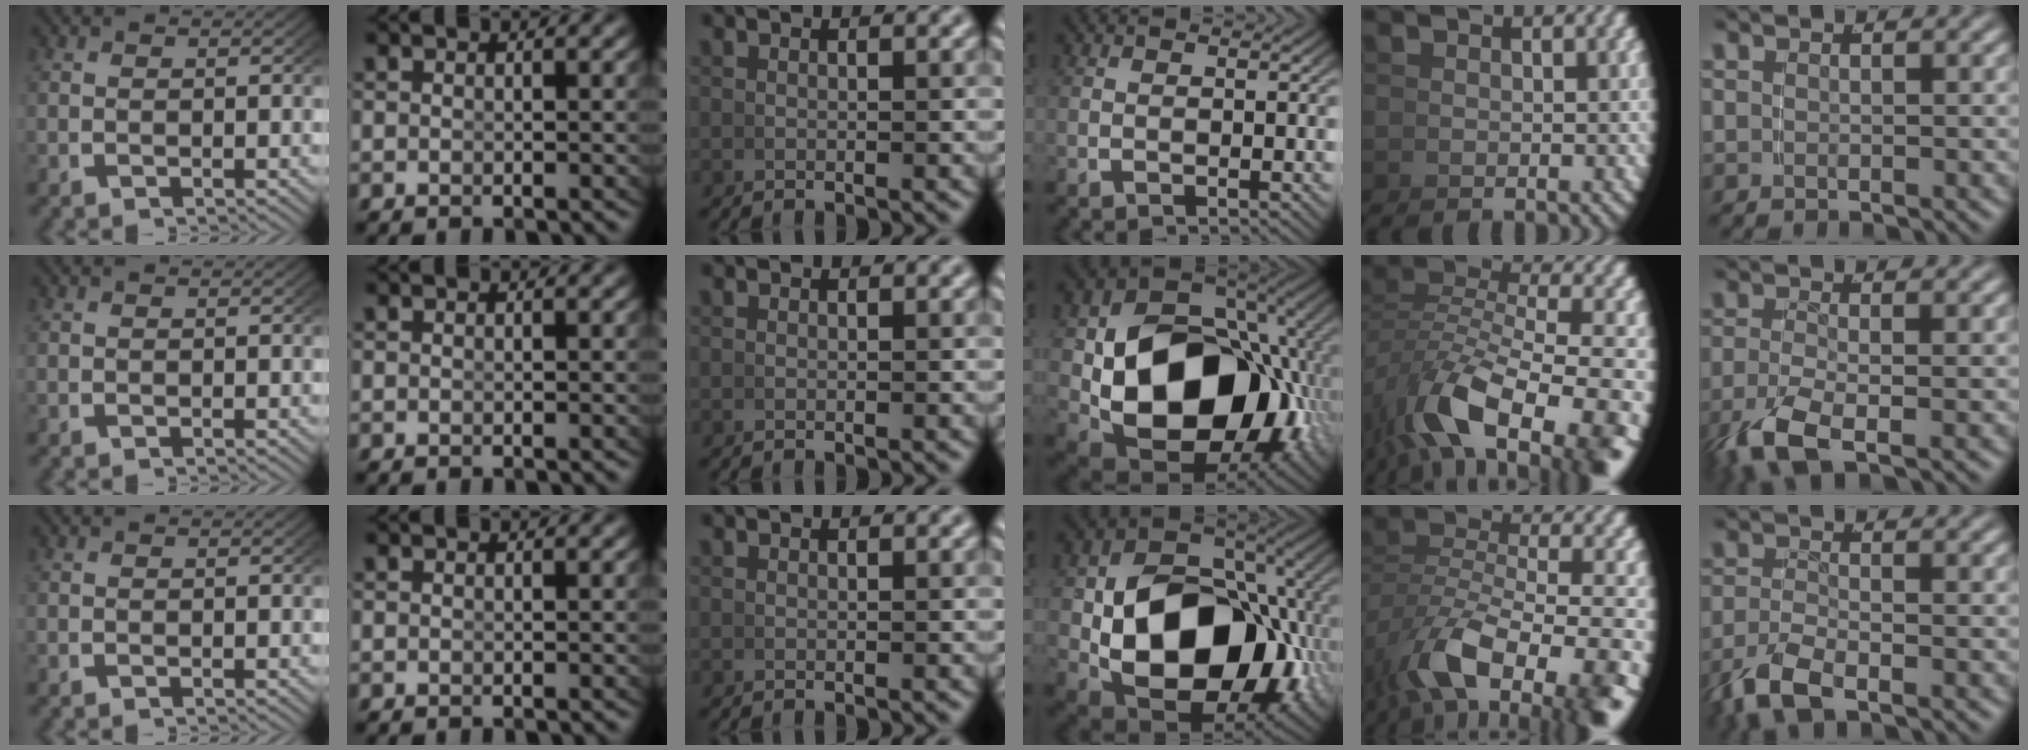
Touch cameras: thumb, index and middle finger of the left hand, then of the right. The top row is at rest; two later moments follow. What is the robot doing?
{"motion": "grasp_and_lifting", "object": "calculator"}